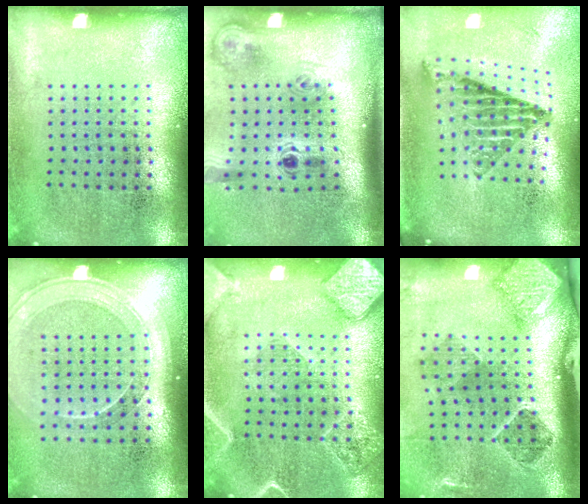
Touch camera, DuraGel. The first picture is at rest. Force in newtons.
{"total": 2.2, "press": 1.5, "slide": 1.7}
{"total": 1.6, "press": 1.3, "slide": 1.0}
{"total": 1.7, "press": 1.5, "slide": 0.7}
{"total": 2.4, "press": 2.2, "slide": 0.9}
{"total": 2.9, "press": 1.8, "slide": 2.2}